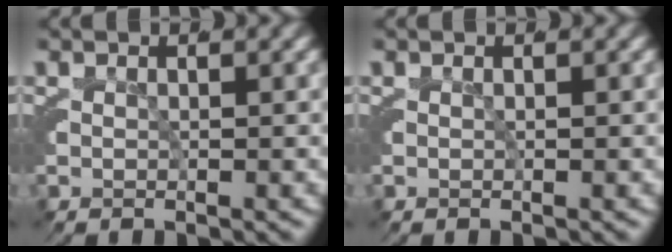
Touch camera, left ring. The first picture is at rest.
{"total": 0.0}